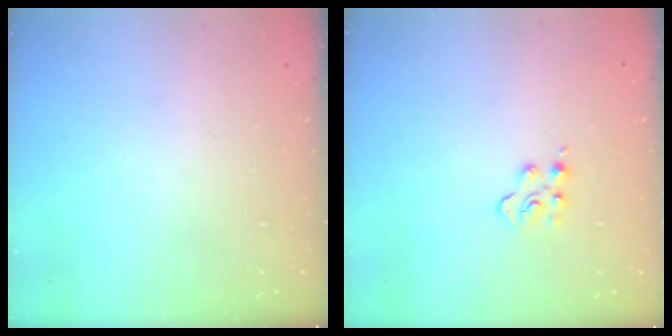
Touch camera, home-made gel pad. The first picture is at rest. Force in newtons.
{"total": 4.0, "press": 4.0, "slide": 0.4}